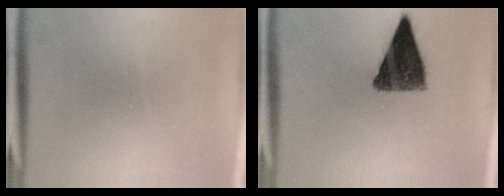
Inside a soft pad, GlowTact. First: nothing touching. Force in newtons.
{"total": 9.4}